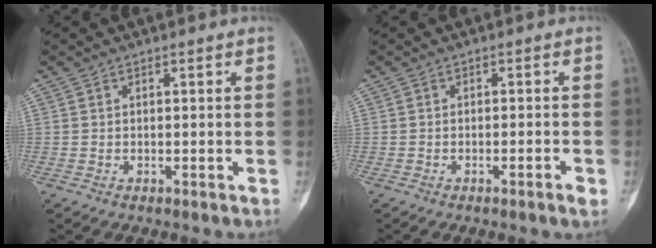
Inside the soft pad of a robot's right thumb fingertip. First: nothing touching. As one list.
[{"total": 1.9, "force": [-1.0, 0.0, 1.6], "torque": [-0.032, 0.003, -0.013]}]